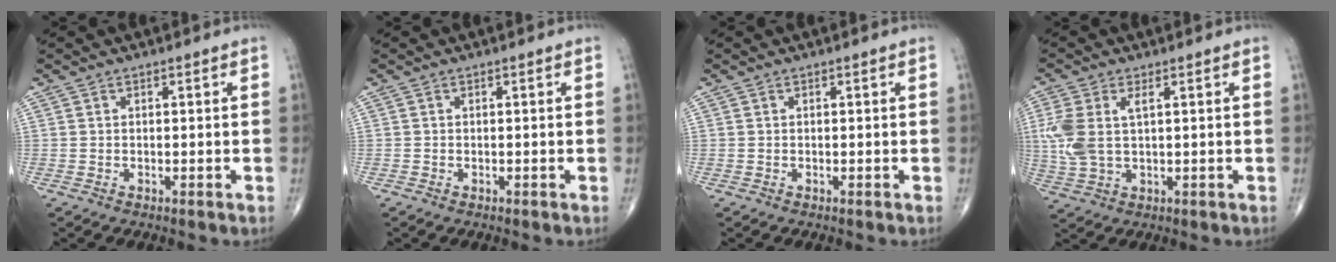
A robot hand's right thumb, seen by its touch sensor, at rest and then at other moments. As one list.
[{"total": 0.0}, {"total": 0.0}, {"total": 8.4, "force": [1.5, 4.4, 7.0], "torque": [-0.184, 0.007, 0.037]}]